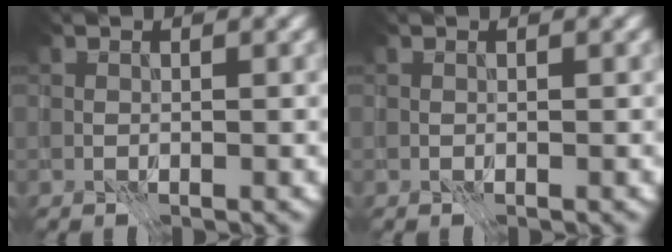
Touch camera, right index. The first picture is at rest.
{"total": 0.0}